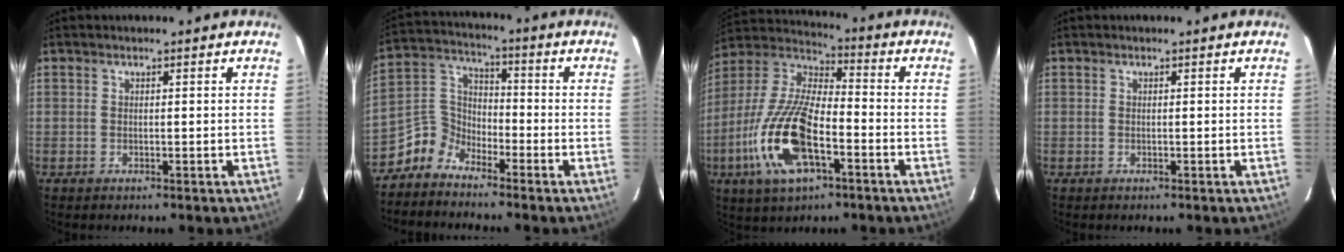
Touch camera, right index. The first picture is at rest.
{"total": 6.3, "force": [-4.8, 4.0, 0.8], "torque": [-0.023, 0.040, -0.118]}
{"total": 19.0, "force": [-7.1, 7.5, 15.9], "torque": [-0.343, -0.016, -0.141]}
{"total": 0.0}